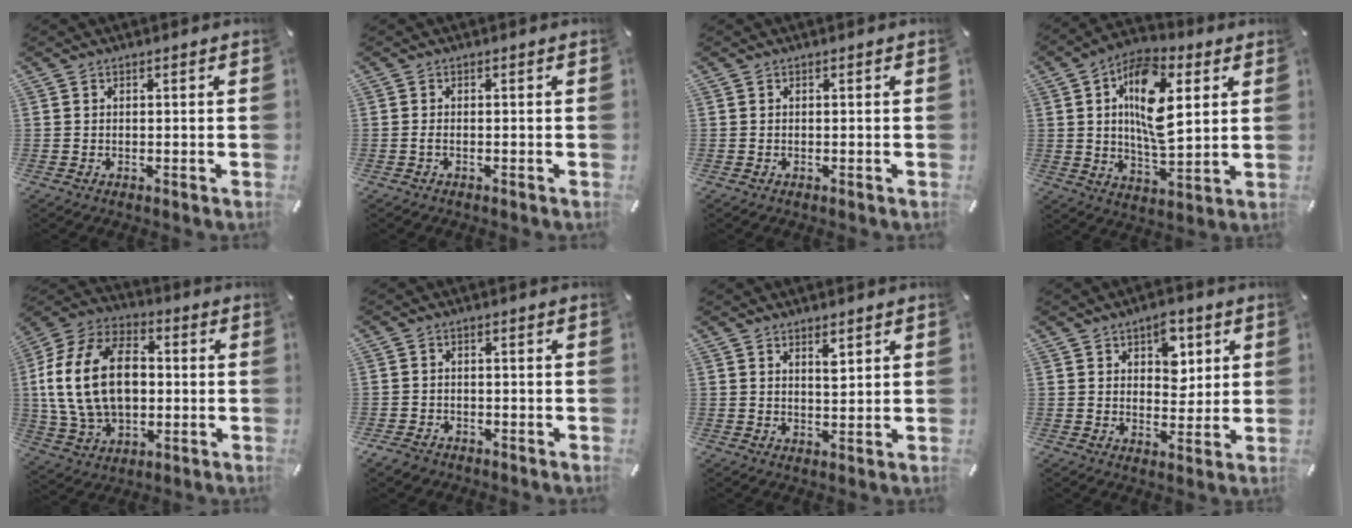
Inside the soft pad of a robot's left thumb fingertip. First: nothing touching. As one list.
[{"total": 1.0, "force": [-0.5, 0.4, 0.8], "torque": [-0.015, 0.001, -0.009]}, {"total": 0.0}, {"total": 15.4, "force": [4.4, 7.9, 12.5], "torque": [-0.233, -0.008, 0.071]}, {"total": 19.9, "force": [0.4, 14.2, 13.8], "torque": [-0.299, 0.007, 0.002]}, {"total": 2.7, "force": [-2.0, 1.6, 0.7], "torque": [-0.016, 0.010, -0.042]}, {"total": 3.0, "force": [1.9, 1.2, 2.0], "torque": [-0.019, -0.009, 0.029]}, {"total": 6.8, "force": [3.0, 4.6, 4.1], "torque": [-0.034, -0.013, 0.044]}]